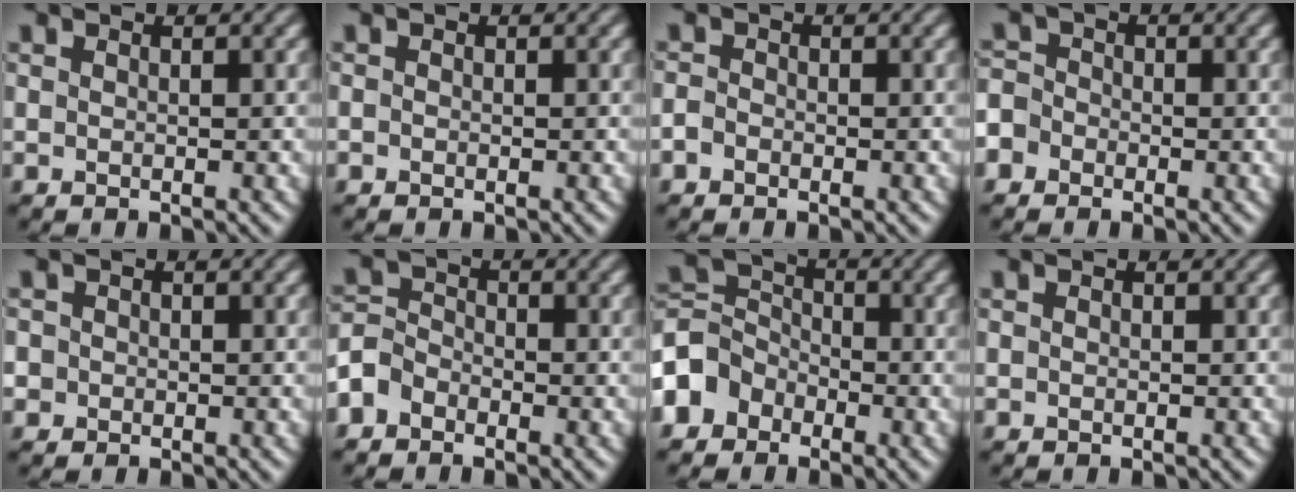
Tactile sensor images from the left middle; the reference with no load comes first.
{"total": 0.5, "force": [-0.5, 0.1, -0.2], "torque": [0.004, 0.000, -0.006]}
{"total": 1.3, "force": [-1.2, 0.5, -0.1], "torque": [0.003, -0.001, -0.020]}
{"total": 2.6, "force": [-1.8, 1.8, 0.2], "torque": [0.005, 0.010, -0.040]}
{"total": 1.0, "force": [-0.5, 0.8, -0.2], "torque": [0.010, 0.001, -0.009]}
{"total": 2.9, "force": [-2.3, 1.7, 0.4], "torque": [-0.013, 0.006, -0.054]}
{"total": 4.3, "force": [-2.9, 3.1, 0.6], "torque": [-0.013, 0.011, -0.068]}
{"total": 0.7, "force": [-0.6, -0.2, -0.4], "torque": [0.006, 0.000, -0.008]}